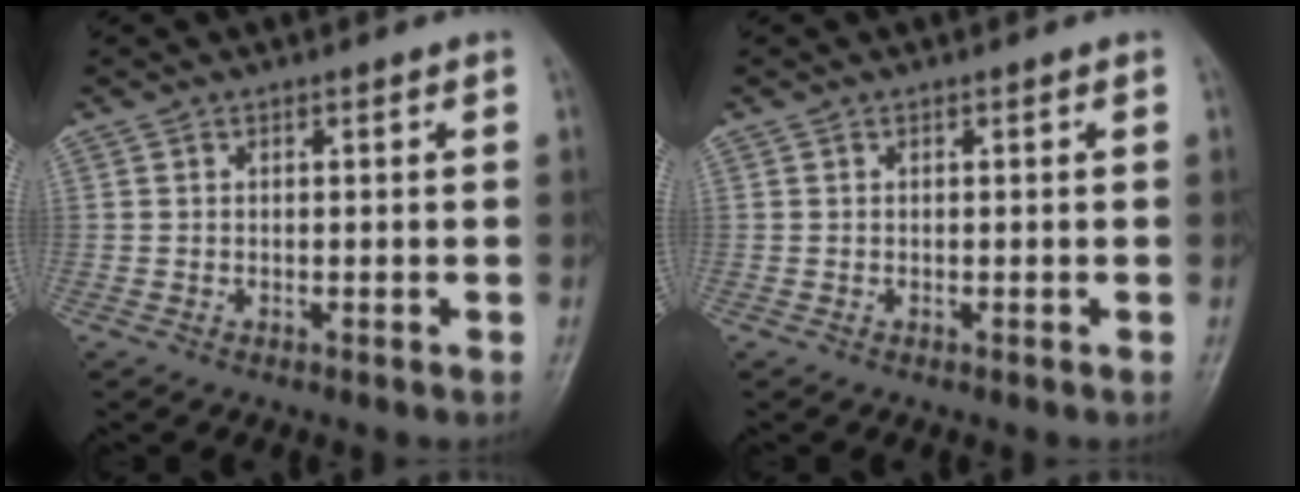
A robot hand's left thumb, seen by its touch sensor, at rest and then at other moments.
{"total": 0.0}